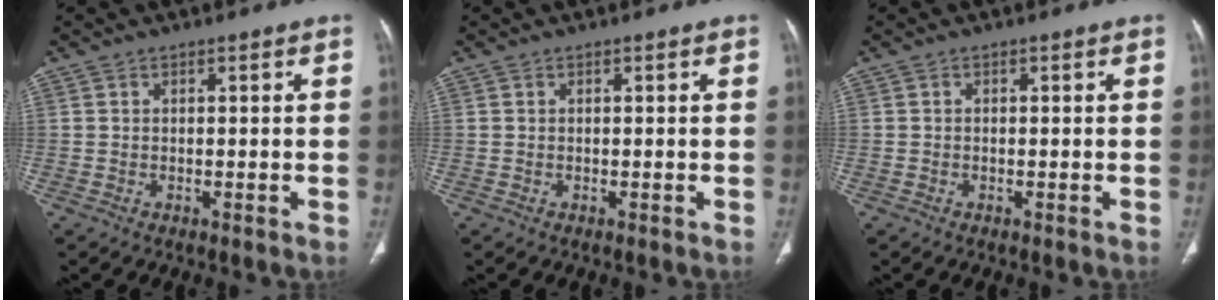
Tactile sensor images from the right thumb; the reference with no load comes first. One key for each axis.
{"total": 0.0}
{"total": 0.0}